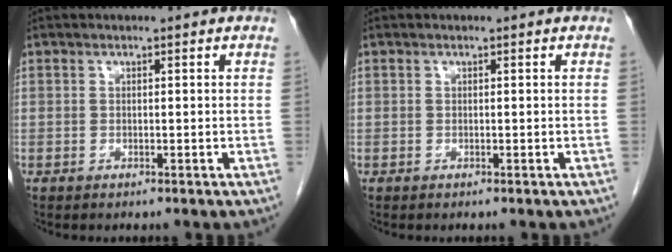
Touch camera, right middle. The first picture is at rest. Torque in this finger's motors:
{"motor_torque": [0.00, 0.00, 0.00, 0.00]}